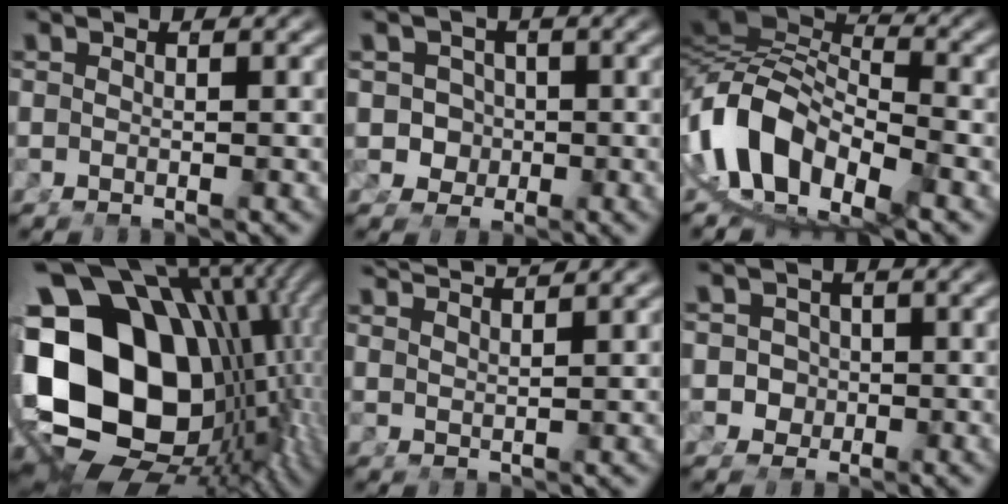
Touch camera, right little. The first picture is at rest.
{"total": 6.8, "force": [-1.2, 6.3, 2.0], "torque": [-0.066, -0.035, -0.011]}
{"total": 14.9, "force": [-1.6, 11.2, 9.7], "torque": [-0.223, -0.052, -0.016]}
{"total": 32.0, "force": [-2.6, 21.4, 23.7], "torque": [-0.382, -0.072, -0.007]}
{"total": 5.0, "force": [4.7, 0.0, 1.5], "torque": [-0.018, 0.008, 0.086]}
{"total": 4.6, "force": [-0.8, 4.4, 1.4], "torque": [-0.046, -0.024, -0.004]}